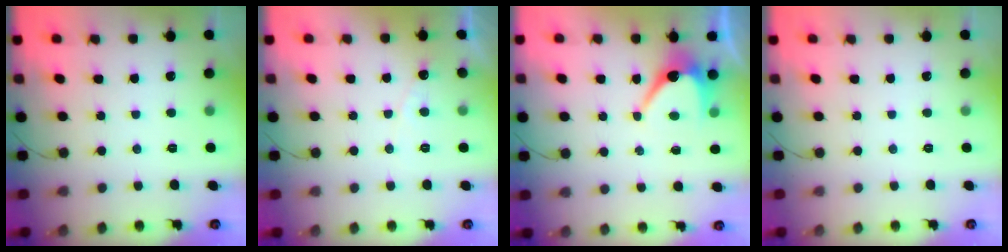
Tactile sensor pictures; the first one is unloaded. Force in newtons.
{"total": 4.2, "press": 4.2, "slide": 0.3}
{"total": 6.8, "press": 6.8, "slide": 0.7}
{"total": 0.0}